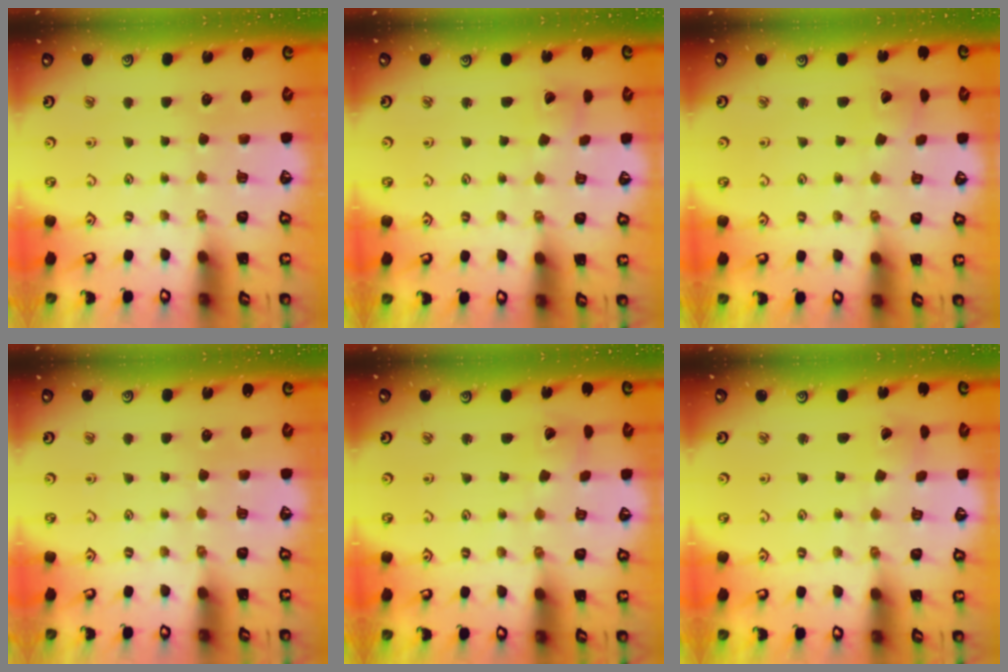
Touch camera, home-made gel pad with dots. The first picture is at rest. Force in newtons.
{"total": 2.7, "press": 2.7, "slide": 0.3}
{"total": 3.9, "press": 3.9, "slide": 0.4}
{"total": 0.0}
{"total": 1.8, "press": 1.8, "slide": 0.2}
{"total": 0.0}